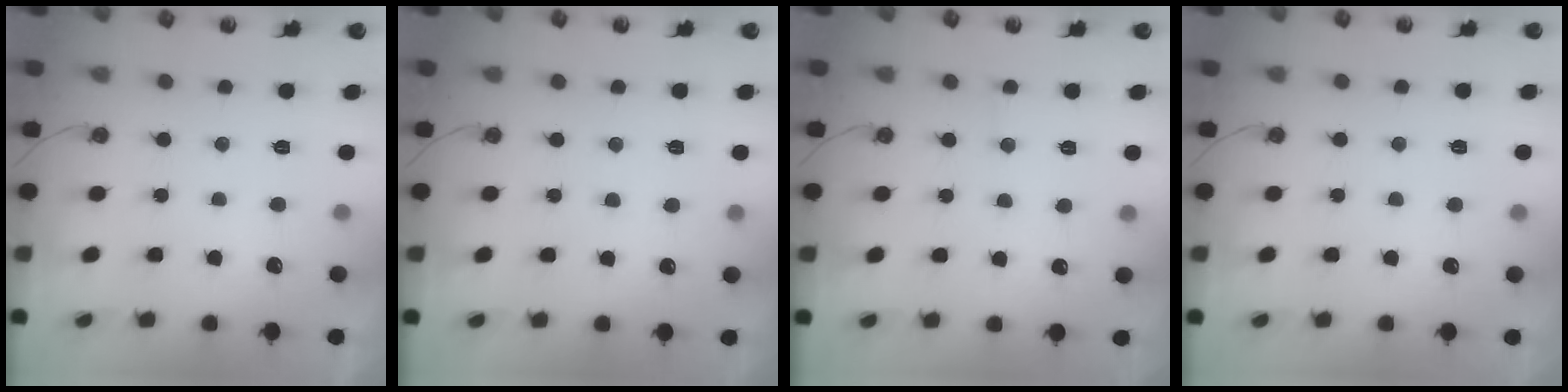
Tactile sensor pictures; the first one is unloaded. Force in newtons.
{"total": 4.2, "press": 4.2, "slide": 0.7}
{"total": 5.6, "press": 5.6, "slide": 0.8}
{"total": 3.8, "press": 3.8, "slide": 0.5}